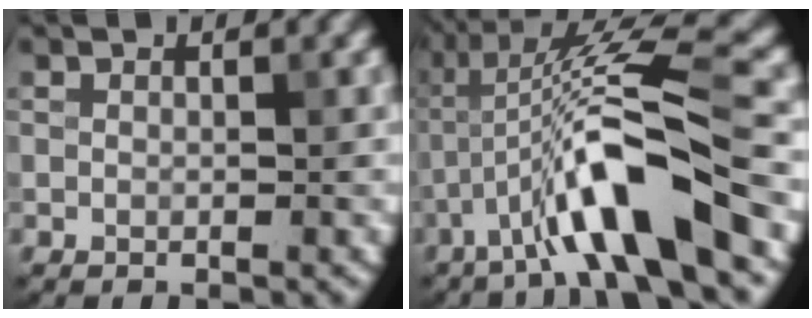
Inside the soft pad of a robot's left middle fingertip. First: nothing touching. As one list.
[{"total": 9.7, "force": [-4.0, 1.5, 8.7], "torque": [-0.154, 0.017, -0.075]}]